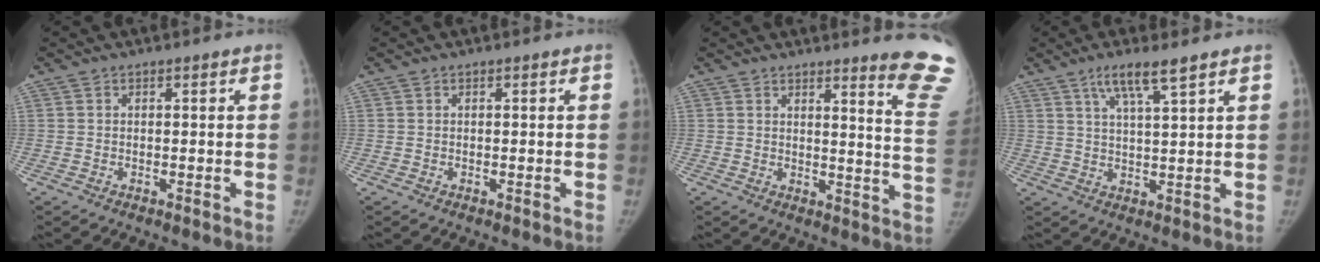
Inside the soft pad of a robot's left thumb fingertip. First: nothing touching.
{"total": 0.0}
{"total": 12.3, "force": [10.5, -0.2, 6.4], "torque": [-0.055, -0.117, 0.105]}
{"total": 6.4, "force": [4.1, 0.5, 4.8], "torque": [-0.092, -0.018, 0.082]}